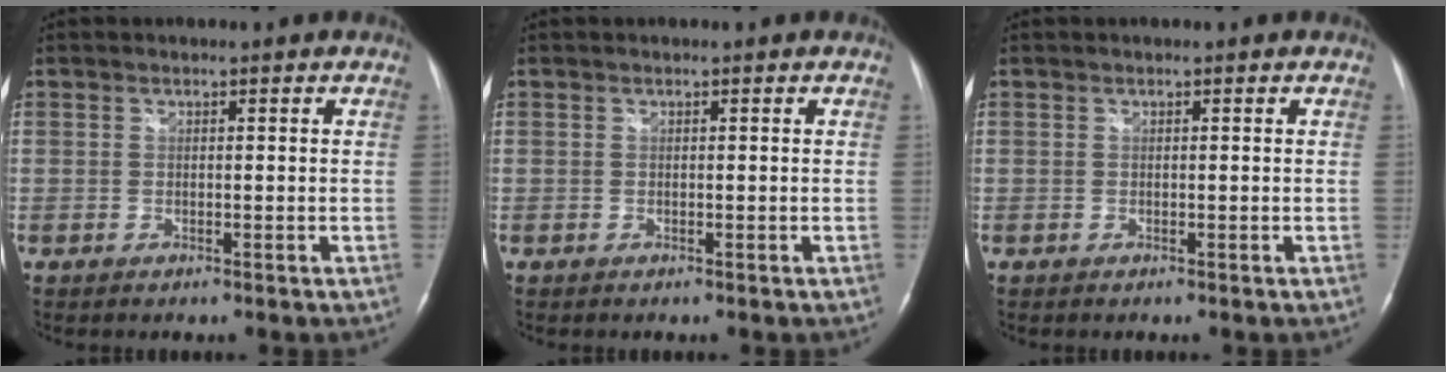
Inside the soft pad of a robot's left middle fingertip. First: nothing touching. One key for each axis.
{"total": 0.0}
{"total": 0.0}